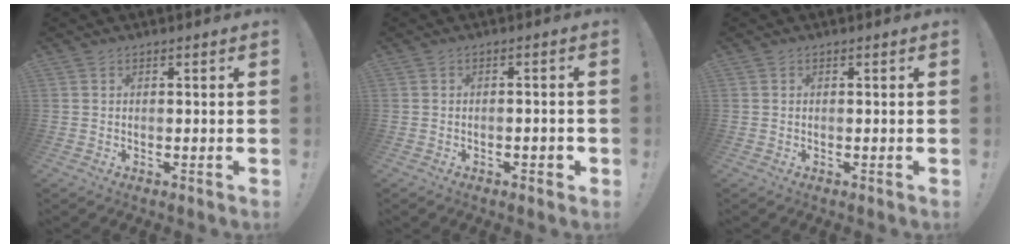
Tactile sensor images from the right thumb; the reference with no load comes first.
{"total": 1.3, "force": [-0.8, 0.8, 0.6], "torque": [-0.015, 0.009, -0.011]}
{"total": 0.0}